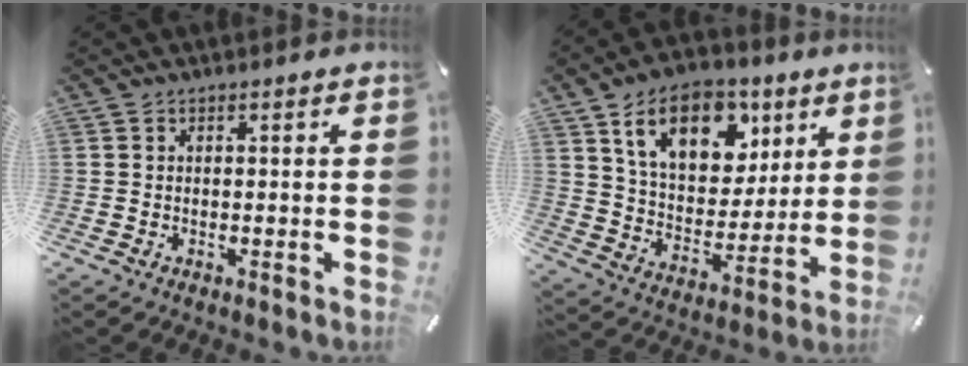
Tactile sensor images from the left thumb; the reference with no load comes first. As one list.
[{"total": 17.3, "force": [9.4, 11.2, 9.3], "torque": [-0.157, -0.033, 0.169]}]